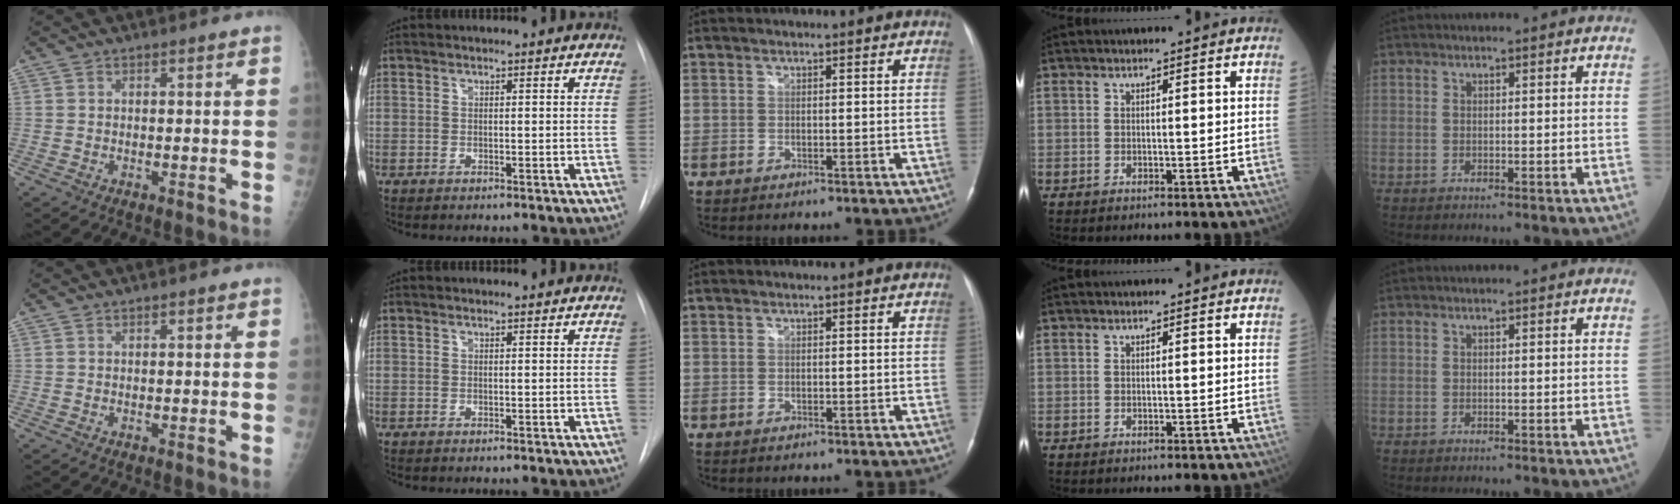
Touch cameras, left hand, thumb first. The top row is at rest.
{"thumb": {"total": 0.5, "force": [0.2, 0.1, 0.4], "torque": [-0.006, 0.001, 0.003]}}